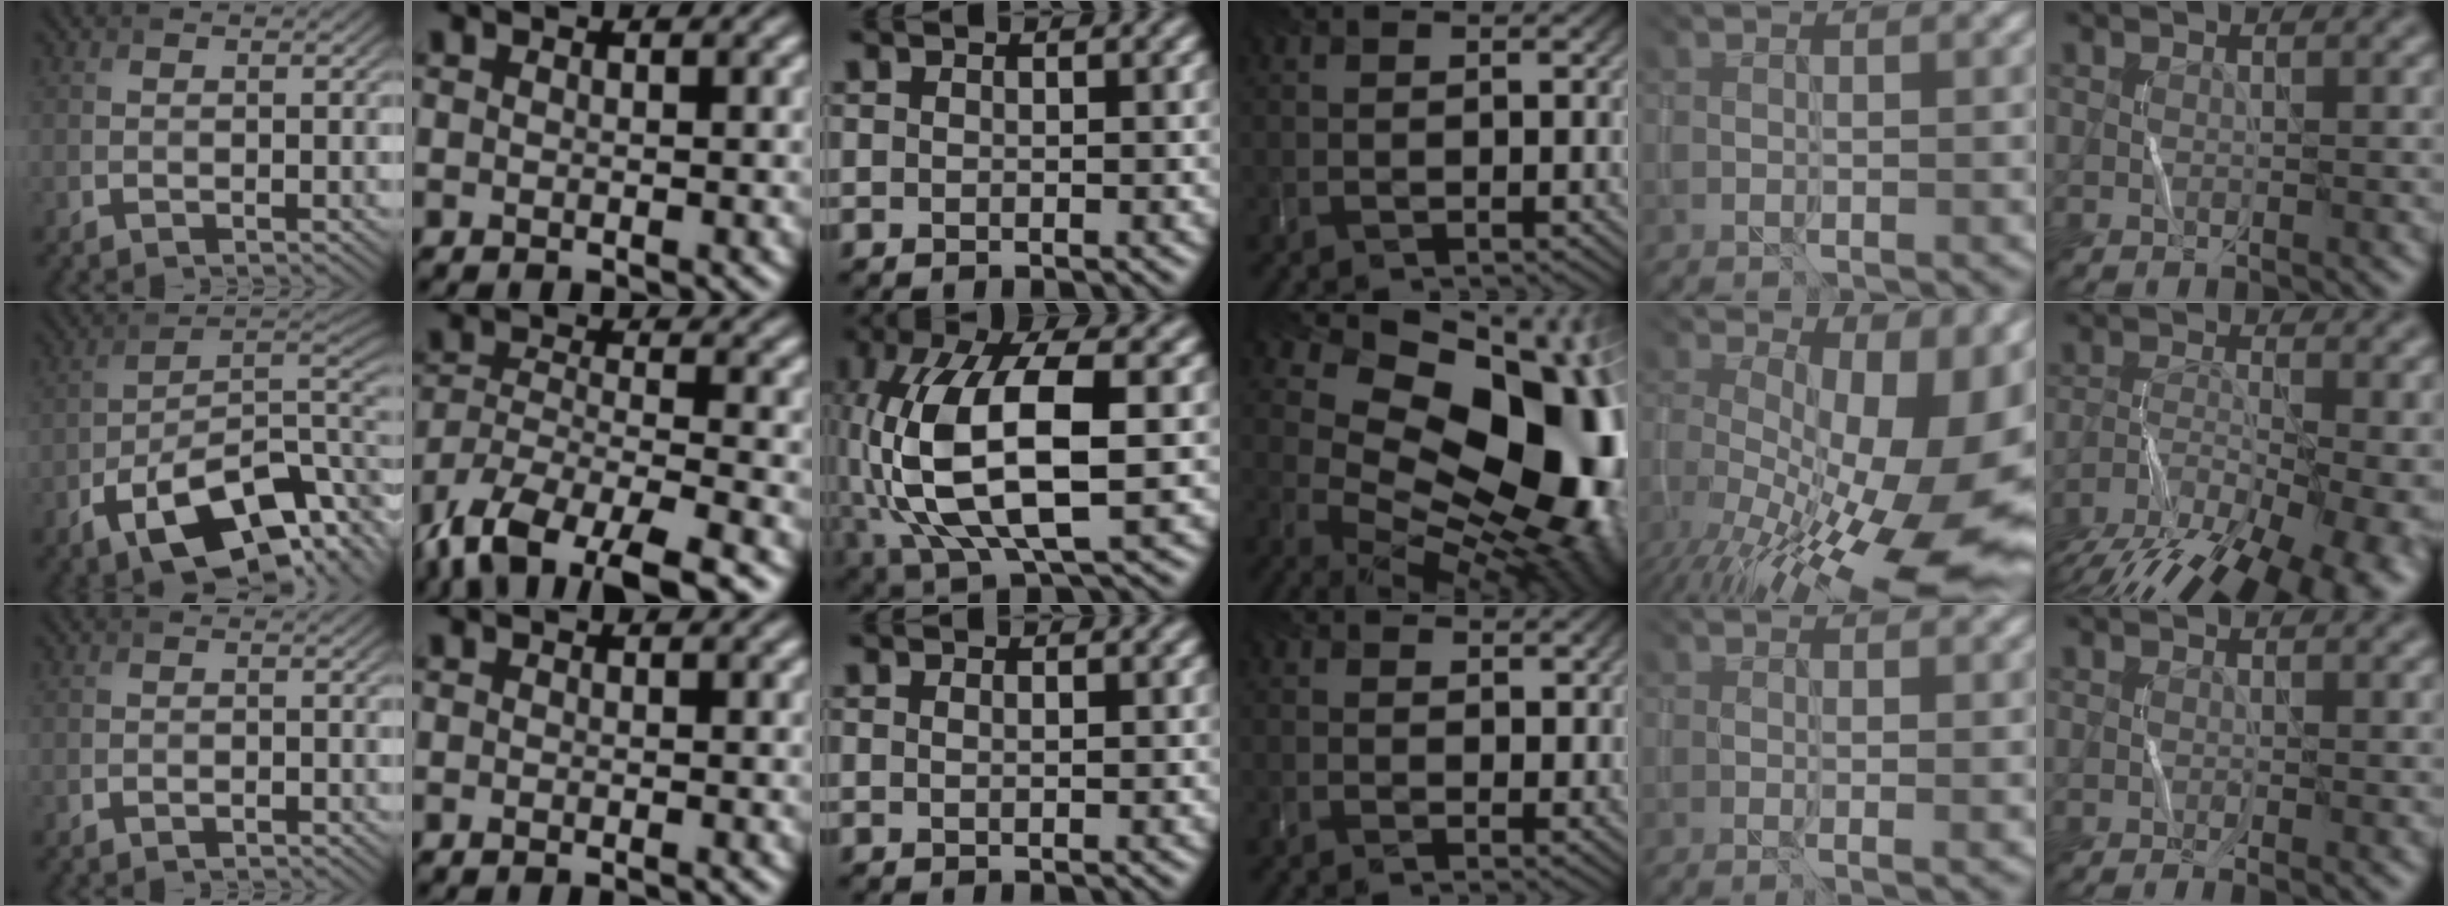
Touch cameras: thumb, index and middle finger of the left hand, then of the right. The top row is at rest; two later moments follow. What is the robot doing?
{"motion": "wrap", "object": "string"}